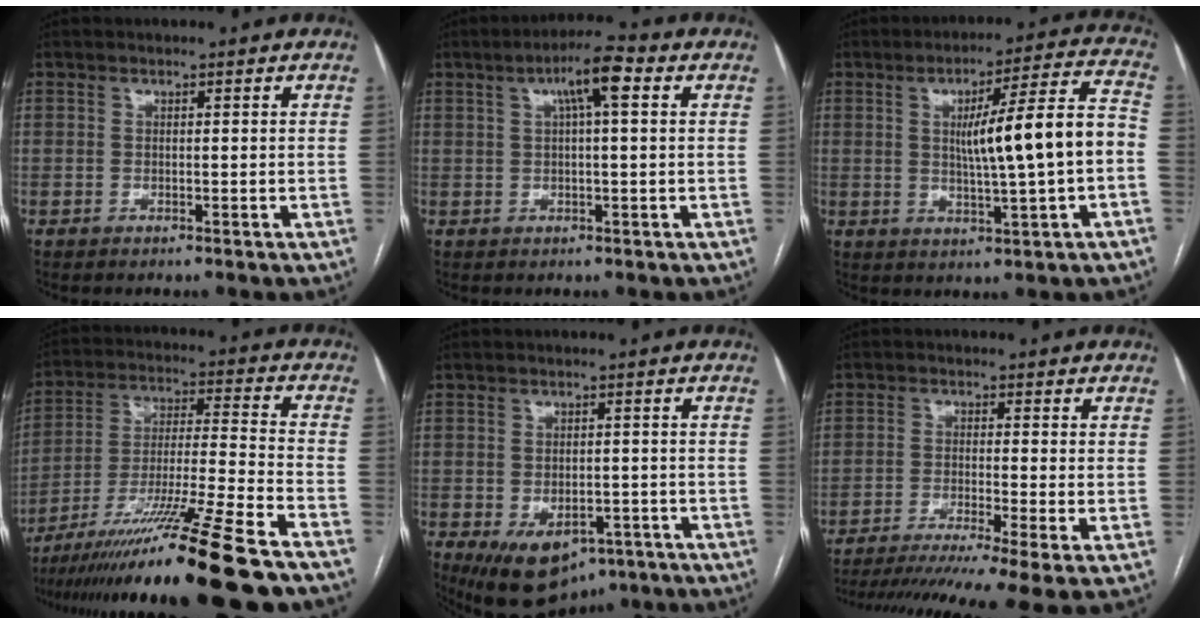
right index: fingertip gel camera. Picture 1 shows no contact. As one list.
[{"total": 6.2, "force": [2.2, 0.6, 5.8], "torque": [-0.101, 0.018, 0.032]}, {"total": 13.0, "force": [-0.4, 0.3, 13.0], "torque": [-0.195, 0.019, -0.004]}, {"total": 22.8, "force": [-17.6, -1.7, 14.3], "torque": [-0.232, -0.035, -0.302]}, {"total": 10.8, "force": [-5.9, 6.5, 6.4], "torque": [-0.109, -0.004, -0.076]}, {"total": 14.2, "force": [-10.6, -0.4, 9.5], "torque": [-0.141, -0.028, -0.168]}]